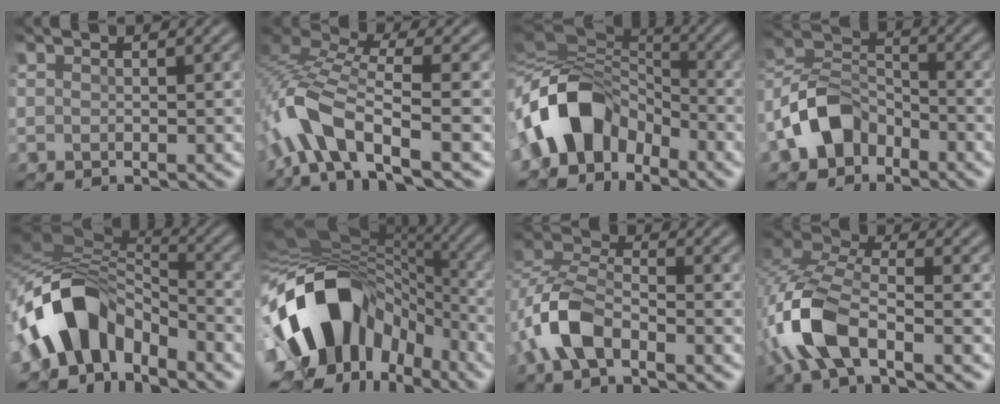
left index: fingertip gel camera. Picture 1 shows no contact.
{"total": 7.0, "force": [-4.1, 1.5, 5.4], "torque": [-0.122, 0.010, -0.092]}
{"total": 8.9, "force": [-4.3, 5.6, 5.4], "torque": [-0.093, 0.007, -0.090]}
{"total": 6.2, "force": [-4.1, 3.8, 2.6], "torque": [-0.058, 0.007, -0.092]}
{"total": 9.4, "force": [-3.9, 5.4, 6.6], "torque": [-0.119, 0.016, -0.079]}
{"total": 14.7, "force": [-3.9, 10.2, 9.9], "torque": [-0.181, -0.009, -0.068]}
{"total": 5.0, "force": [-3.0, 2.2, 3.4], "torque": [-0.079, 0.007, -0.068]}
{"total": 7.4, "force": [-3.6, 2.7, 5.9], "torque": [-0.156, 0.004, -0.086]}